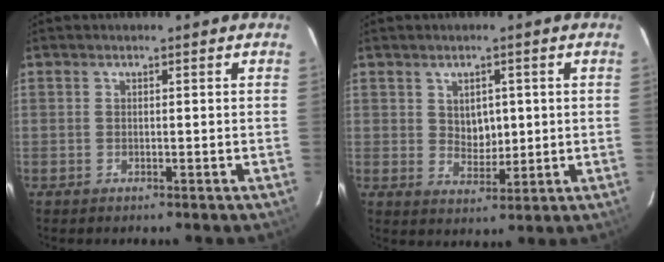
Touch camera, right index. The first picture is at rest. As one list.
[{"total": 4.8, "force": [1.0, 3.5, 3.0], "torque": [-0.044, 0.001, 0.025]}]